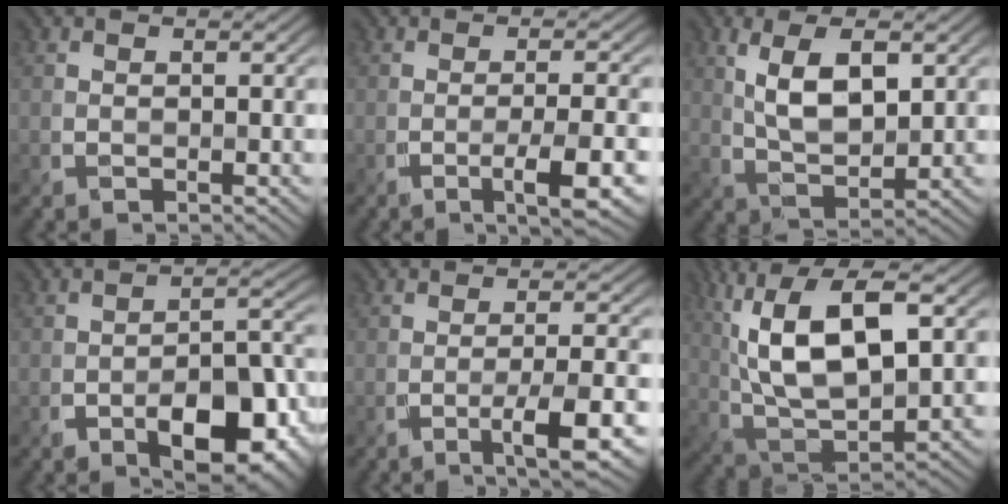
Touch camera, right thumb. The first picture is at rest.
{"total": 5.9, "force": [-2.5, 1.0, 5.3], "torque": [-0.079, 0.004, -0.038]}
{"total": 7.2, "force": [2.6, 3.1, 6.0], "torque": [-0.122, 0.001, 0.052]}
{"total": 10.5, "force": [-5.0, 4.7, 7.9], "torque": [-0.119, -0.008, -0.075]}
{"total": 6.7, "force": [-3.1, 1.1, 5.8], "torque": [-0.089, 0.004, -0.048]}
{"total": 13.7, "force": [4.5, 5.6, 11.6], "torque": [-0.241, 0.011, 0.090]}